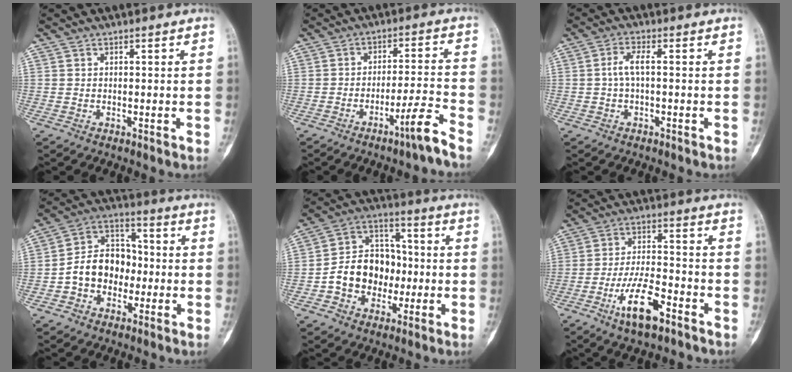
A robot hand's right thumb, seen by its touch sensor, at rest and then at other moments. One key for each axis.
{"total": 6.6, "fx": -4.7, "fy": -0.4, "fz": 4.6, "tx": -0.078, "ty": 0.037, "tz": -0.079}
{"total": 3.1, "fx": -0.1, "fy": 1.0, "fz": 2.9, "tx": -0.063, "ty": 0.010, "tz": -0.005}
{"total": 11.7, "fx": -2.2, "fy": 9.1, "fz": 7.1, "tx": -0.086, "ty": 0.044, "tz": -0.048}
{"total": 13.5, "fx": -2.3, "fy": 10.8, "fz": 7.8, "tx": -0.082, "ty": 0.042, "tz": -0.045}
{"total": 10.3, "fx": -5.6, "fy": 3.5, "fz": 7.9, "tx": -0.146, "ty": 0.030, "tz": -0.096}